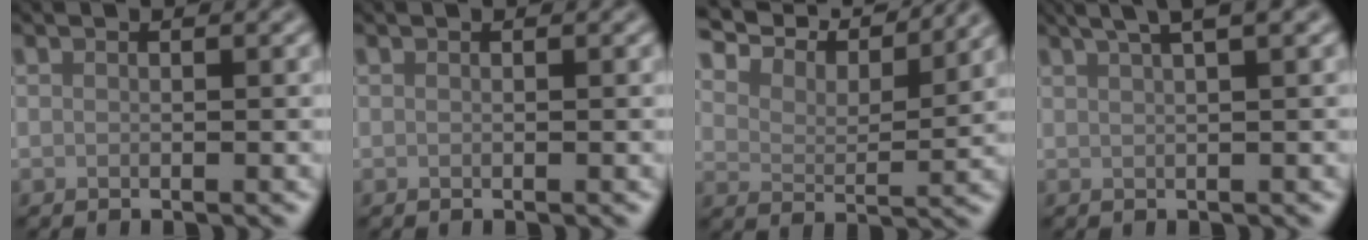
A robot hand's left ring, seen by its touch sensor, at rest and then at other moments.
{"total": 0.0}
{"total": 8.3, "force": [7.5, 1.6, 3.2], "torque": [-0.070, 0.009, 0.098]}
{"total": 4.4, "force": [3.0, 1.0, 3.1], "torque": [-0.030, 0.017, 0.030]}